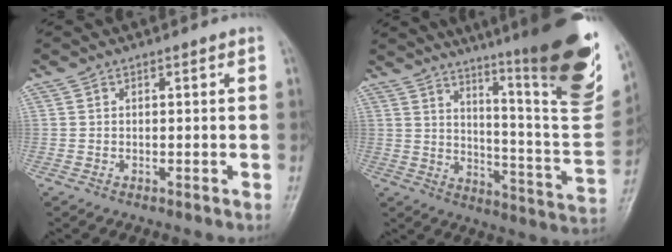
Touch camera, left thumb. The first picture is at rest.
{"total": 28.8, "force": [18.5, 3.6, 21.8], "torque": [-0.271, -0.101, 0.259]}